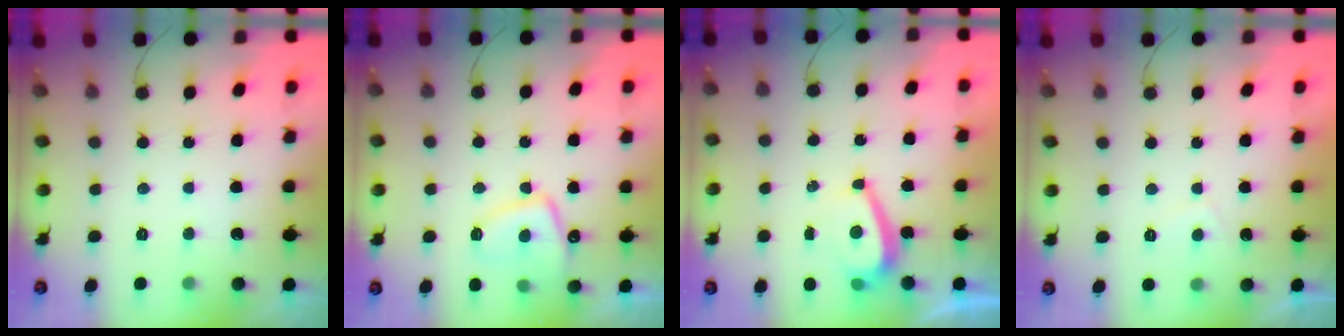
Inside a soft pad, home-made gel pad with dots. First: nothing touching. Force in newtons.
{"total": 9.2, "press": 9.1, "slide": 1.2}
{"total": 4.7, "press": 4.6, "slide": 0.6}
{"total": 1.5, "press": 1.3, "slide": 0.7}